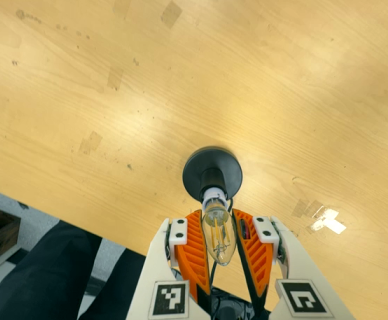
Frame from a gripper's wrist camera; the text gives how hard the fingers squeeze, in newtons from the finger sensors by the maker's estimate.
{"total": 13.1, "left": 12.9, "right": 13.3}